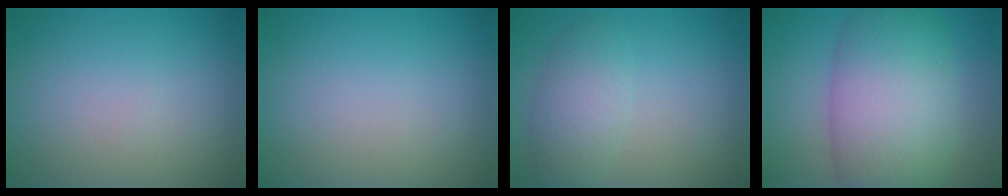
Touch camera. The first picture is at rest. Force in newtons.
{"total": 0.0}
{"total": 3.2, "press": 3.2, "slide": 0.1}
{"total": 10.7, "press": 10.7, "slide": 0.1}